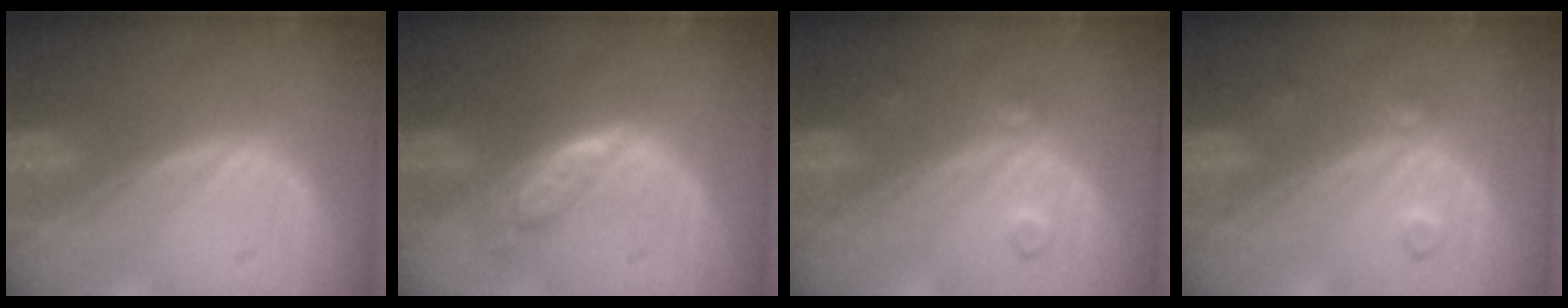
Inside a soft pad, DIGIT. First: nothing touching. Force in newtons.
{"total": 5.0, "press": 4.6, "slide": 2.0}
{"total": 2.3, "press": 2.3, "slide": 0.2}
{"total": 2.3, "press": 2.3, "slide": 0.2}